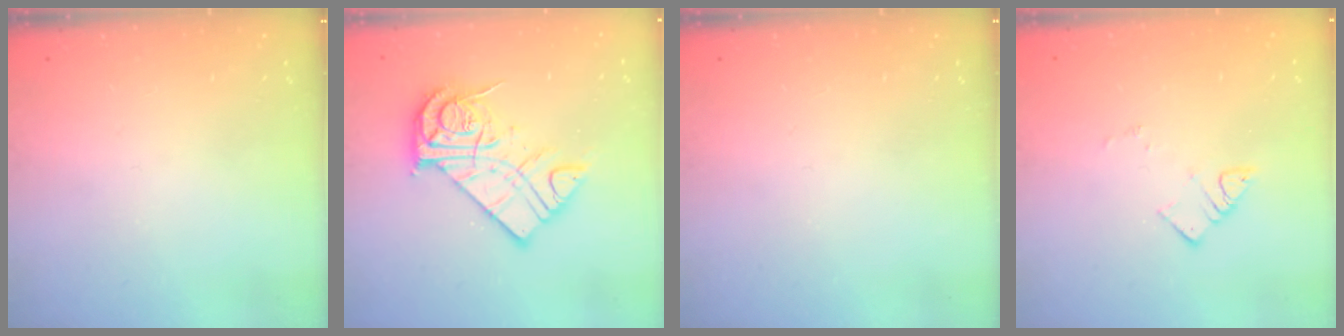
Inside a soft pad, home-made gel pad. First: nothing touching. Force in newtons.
{"total": 15.8, "press": 15.7, "slide": 1.3}
{"total": 0.0}
{"total": 3.4, "press": 3.4, "slide": 0.3}